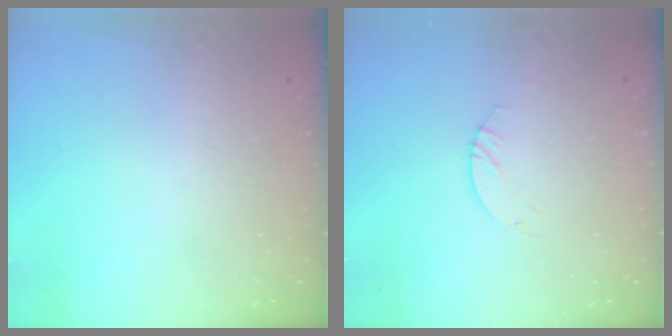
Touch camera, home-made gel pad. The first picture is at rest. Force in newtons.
{"total": 0.9, "press": 0.8, "slide": 0.2}